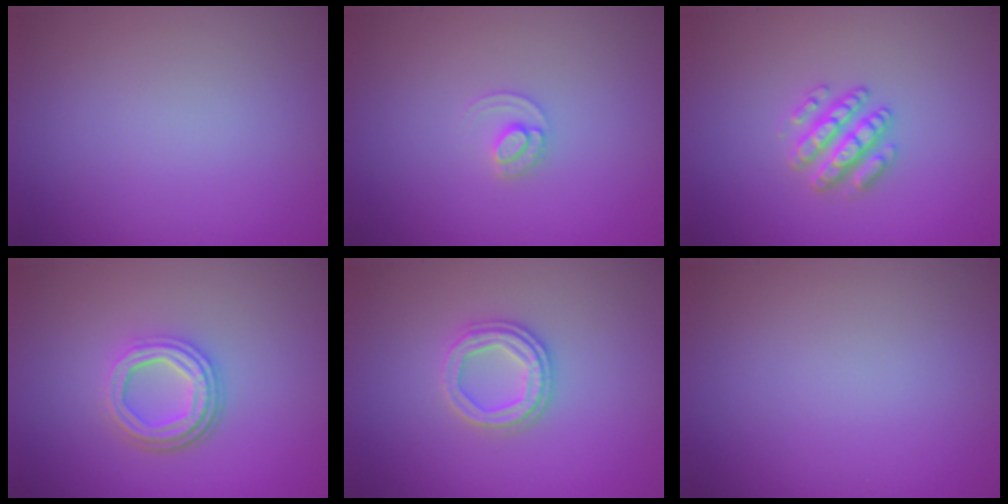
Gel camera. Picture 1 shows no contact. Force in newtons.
{"total": 1.5, "press": 1.5, "slide": 0.2}
{"total": 2.9, "press": 2.8, "slide": 0.5}
{"total": 4.2, "press": 3.2, "slide": 2.7}
{"total": 2.6, "press": 2.5, "slide": 0.7}
{"total": 0.0}